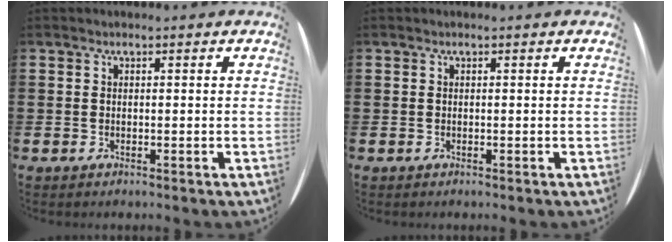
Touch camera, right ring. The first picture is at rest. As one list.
[{"total": 0.0}]